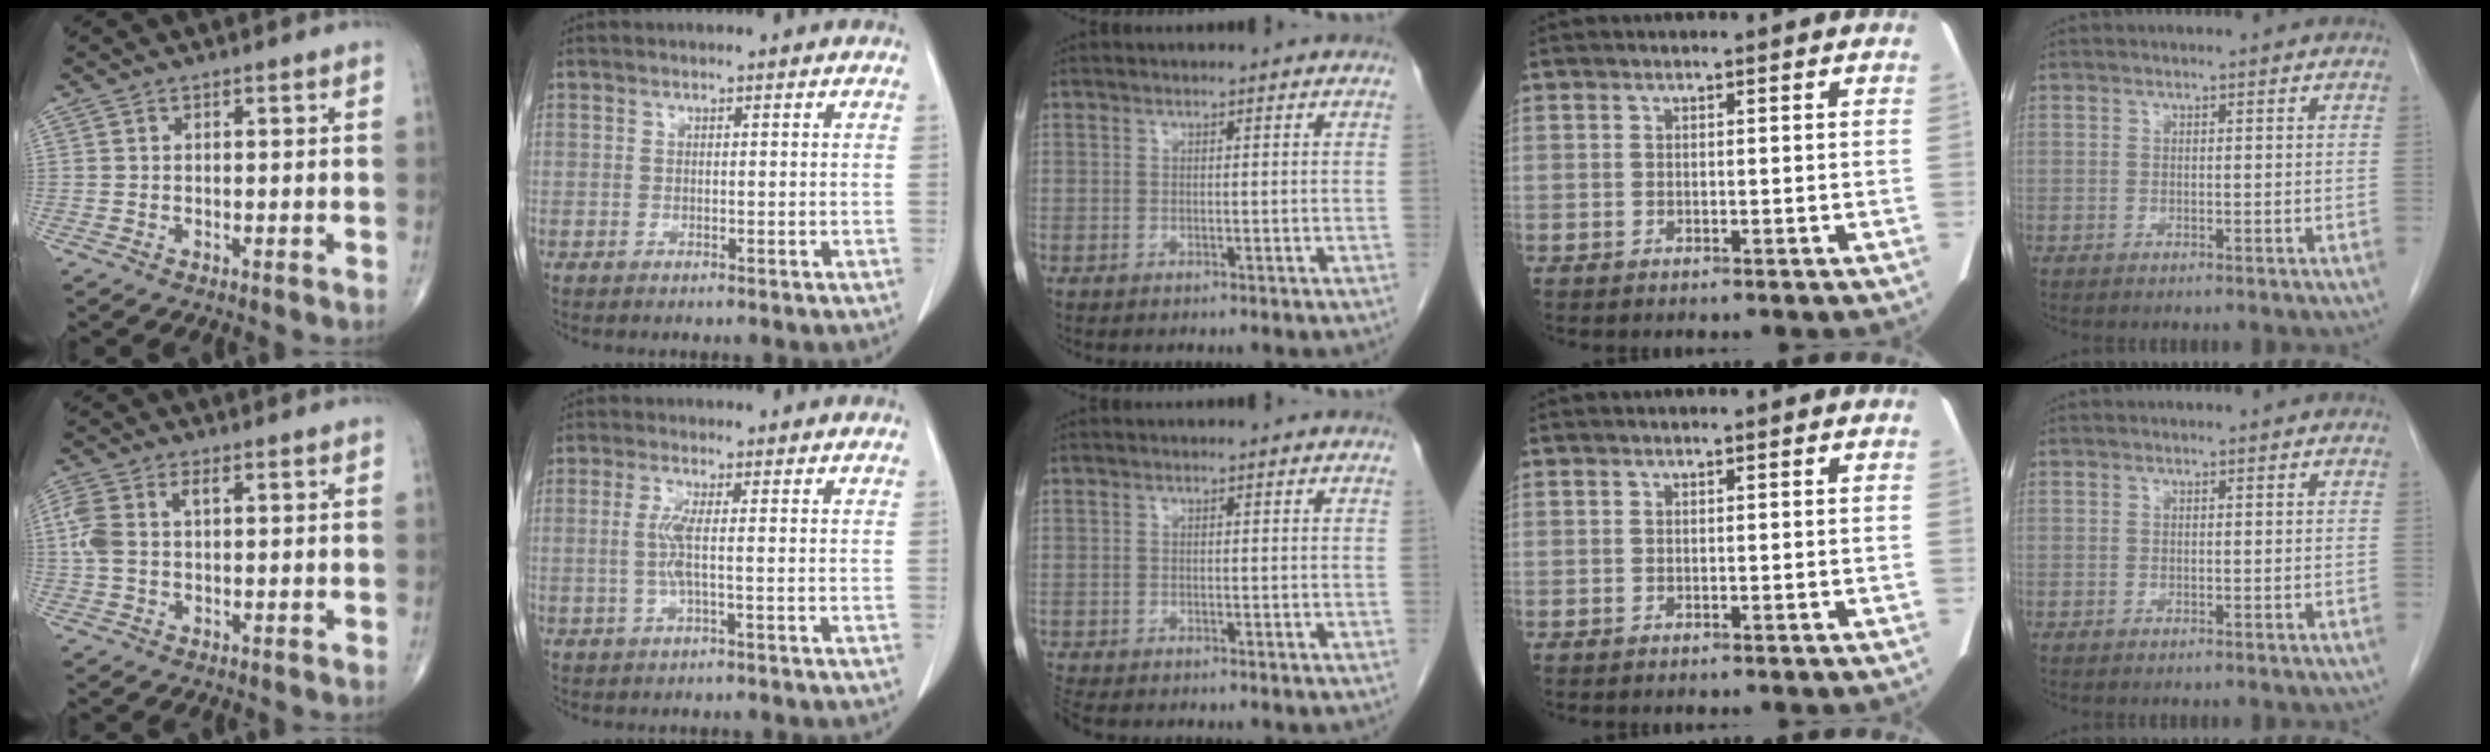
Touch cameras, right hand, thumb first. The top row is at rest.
{"thumb": {"total": 6.8, "force": [1.3, 3.9, 5.4], "torque": [-0.151, 0.024, 0.028]}, "index": {"total": 3.3, "force": [-0.1, 0.0, 3.3], "torque": [-0.075, -0.002, -0.002]}, "middle": {"total": 2.2, "force": [-2.1, 0.4, 0.6], "torque": [-0.017, -0.008, -0.037]}}